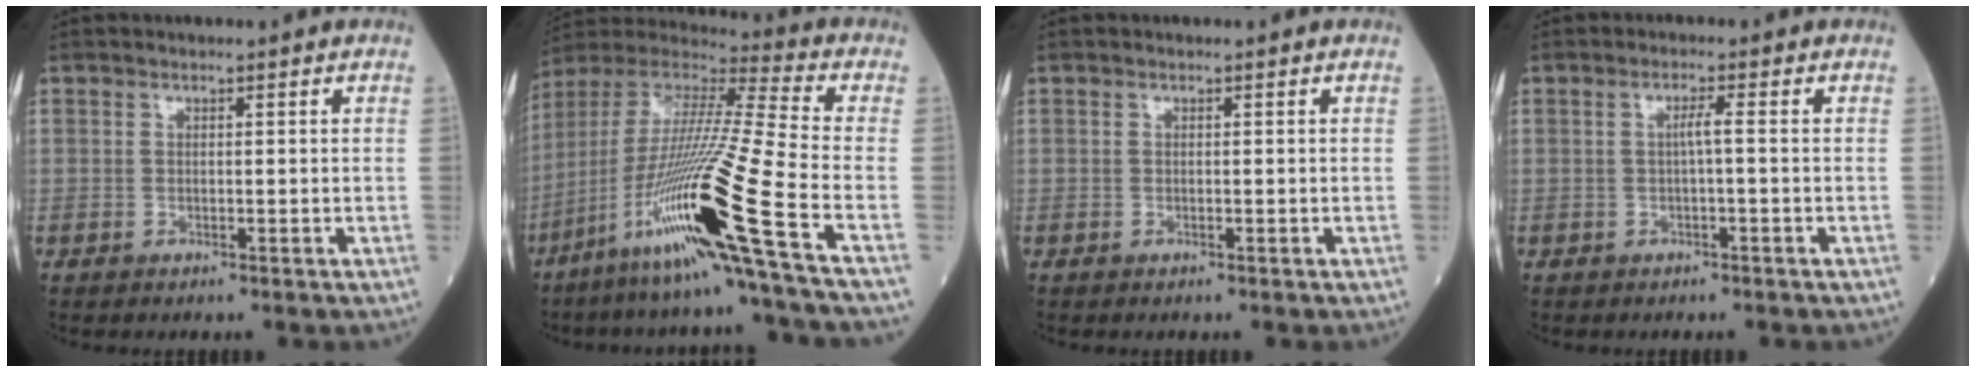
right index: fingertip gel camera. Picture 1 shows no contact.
{"total": 23.3, "force": [-11.0, -1.8, 20.5], "torque": [-0.414, -0.042, -0.212]}
{"total": 0.0}
{"total": 1.6, "force": [-0.2, -0.1, 1.5], "torque": [-0.026, 0.004, -0.004]}